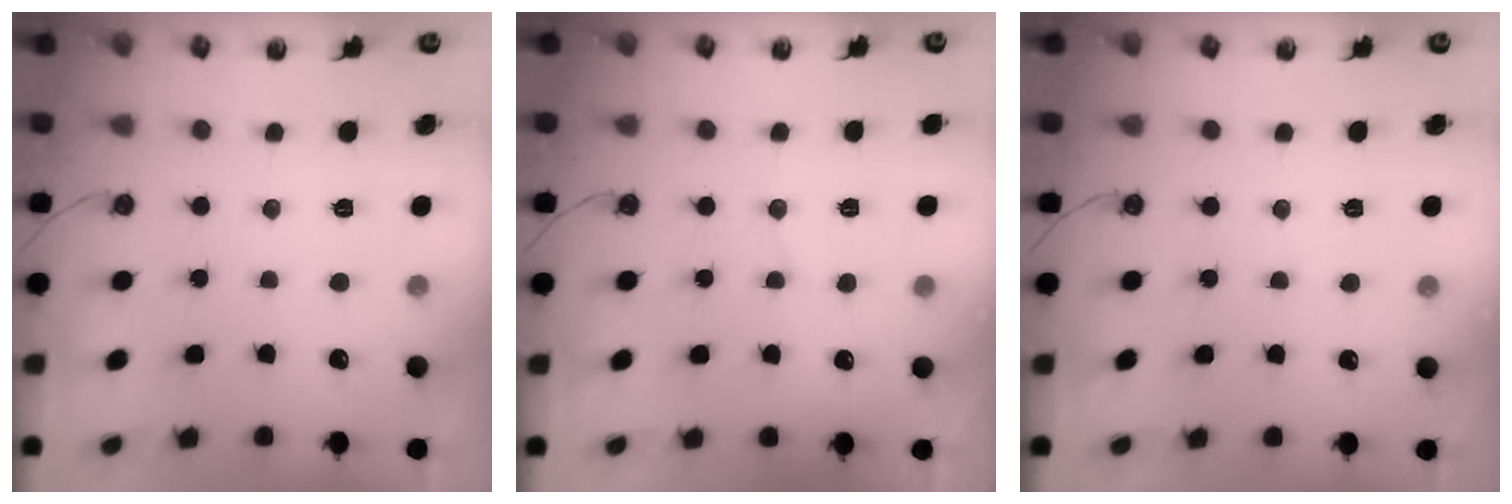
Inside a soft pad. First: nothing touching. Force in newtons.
{"total": 3.7, "press": 3.5, "slide": 1.3}
{"total": 4.5, "press": 4.5, "slide": 0.3}